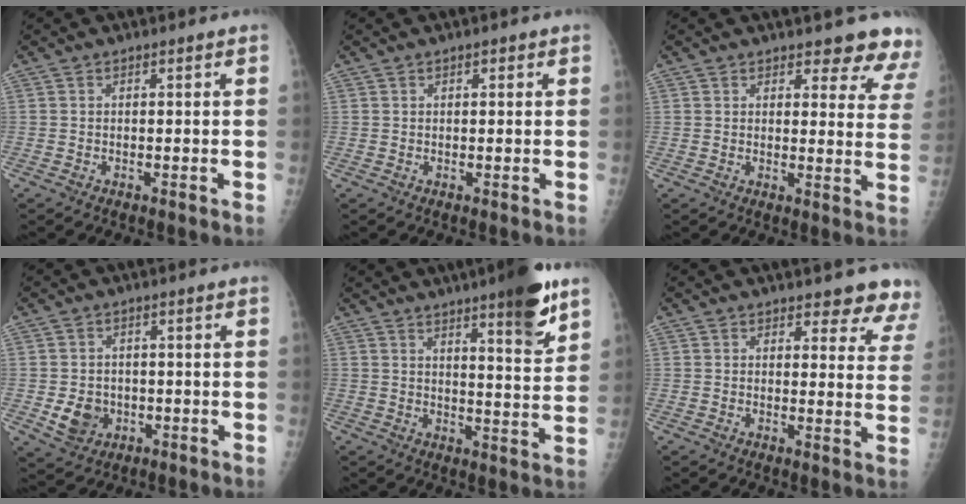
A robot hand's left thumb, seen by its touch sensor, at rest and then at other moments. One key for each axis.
{"total": 1.1, "fx": 0.5, "fy": 0.7, "fz": 0.7, "tx": -0.002, "ty": 0.000, "tz": 0.006}
{"total": 9.4, "fx": 8.6, "fy": 3.6, "fz": 1.7, "tx": 0.032, "ty": -0.055, "tz": 0.069}
{"total": 5.6, "fx": -1.3, "fy": 4.8, "fz": 2.6, "tx": -0.022, "ty": 0.005, "tz": -0.010}
{"total": 11.9, "fx": 7.4, "fy": 1.9, "fz": 9.1, "tx": -0.110, "ty": -0.043, "tz": 0.101}
{"total": 8.3, "fx": 7.5, "fy": 3.4, "fz": 1.4, "tx": 0.036, "ty": -0.044, "tz": 0.057}